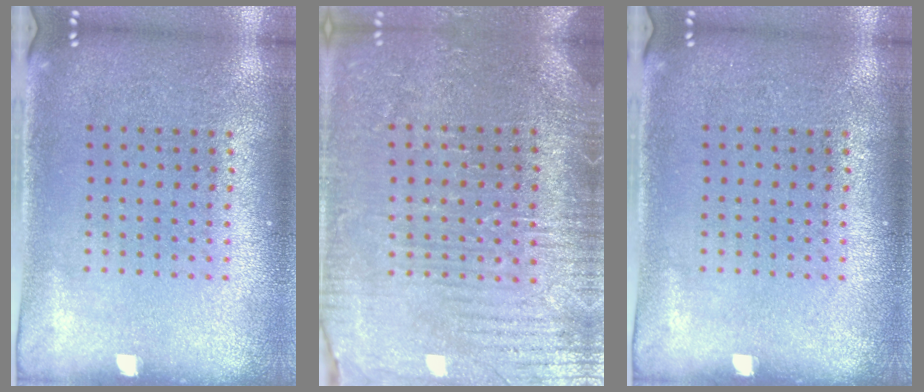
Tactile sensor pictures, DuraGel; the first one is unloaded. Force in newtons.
{"total": 3.9, "press": 3.7, "slide": 1.2}
{"total": 0.0}